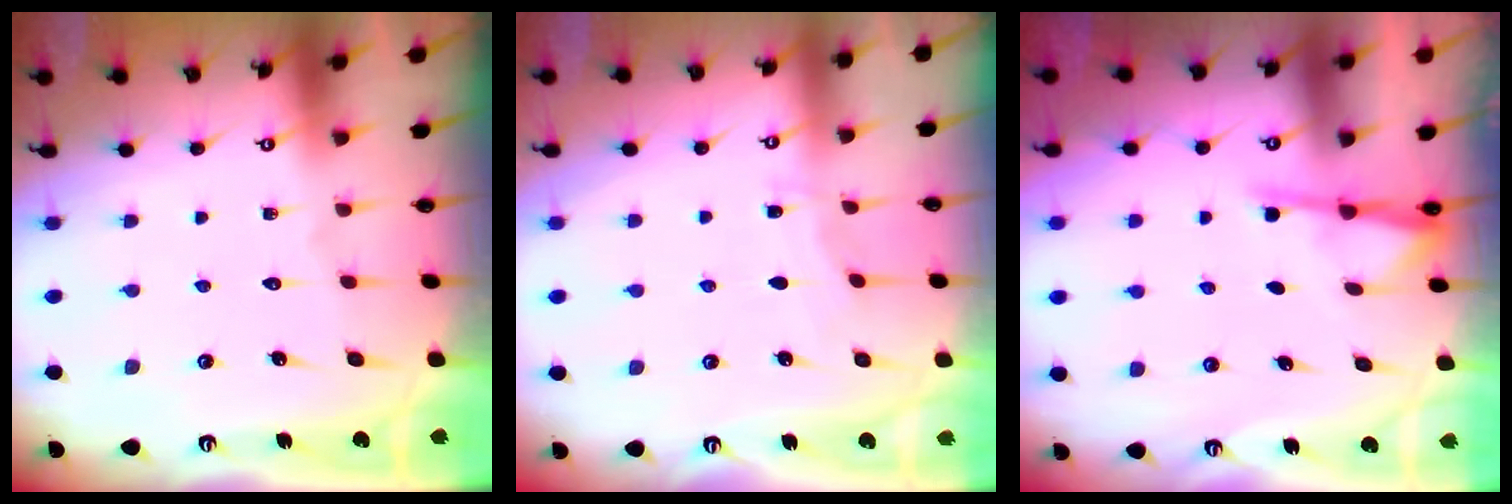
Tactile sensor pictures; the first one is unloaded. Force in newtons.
{"total": 2.3, "press": 2.3, "slide": 0.3}
{"total": 2.8, "press": 2.7, "slide": 0.5}